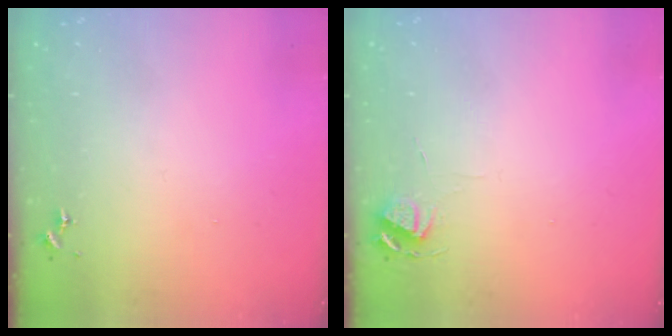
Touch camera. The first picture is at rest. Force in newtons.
{"total": 4.8, "press": 4.7, "slide": 0.6}